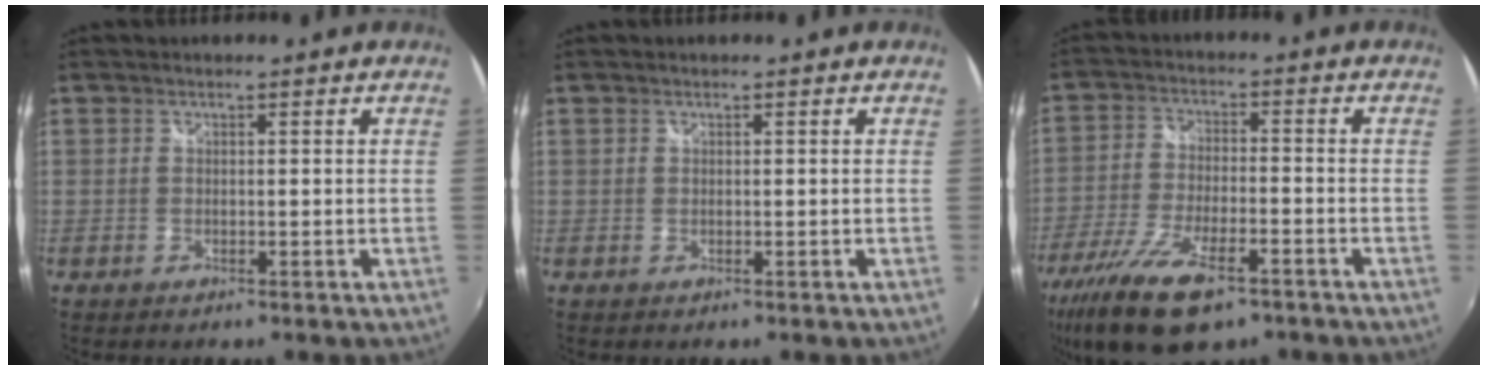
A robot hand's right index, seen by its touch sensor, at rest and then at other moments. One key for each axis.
{"total": 0.0}
{"total": 16.3, "fx": -10.6, "fy": 5.8, "fz": 10.9, "tx": -0.238, "ty": -0.047, "tz": -0.192}